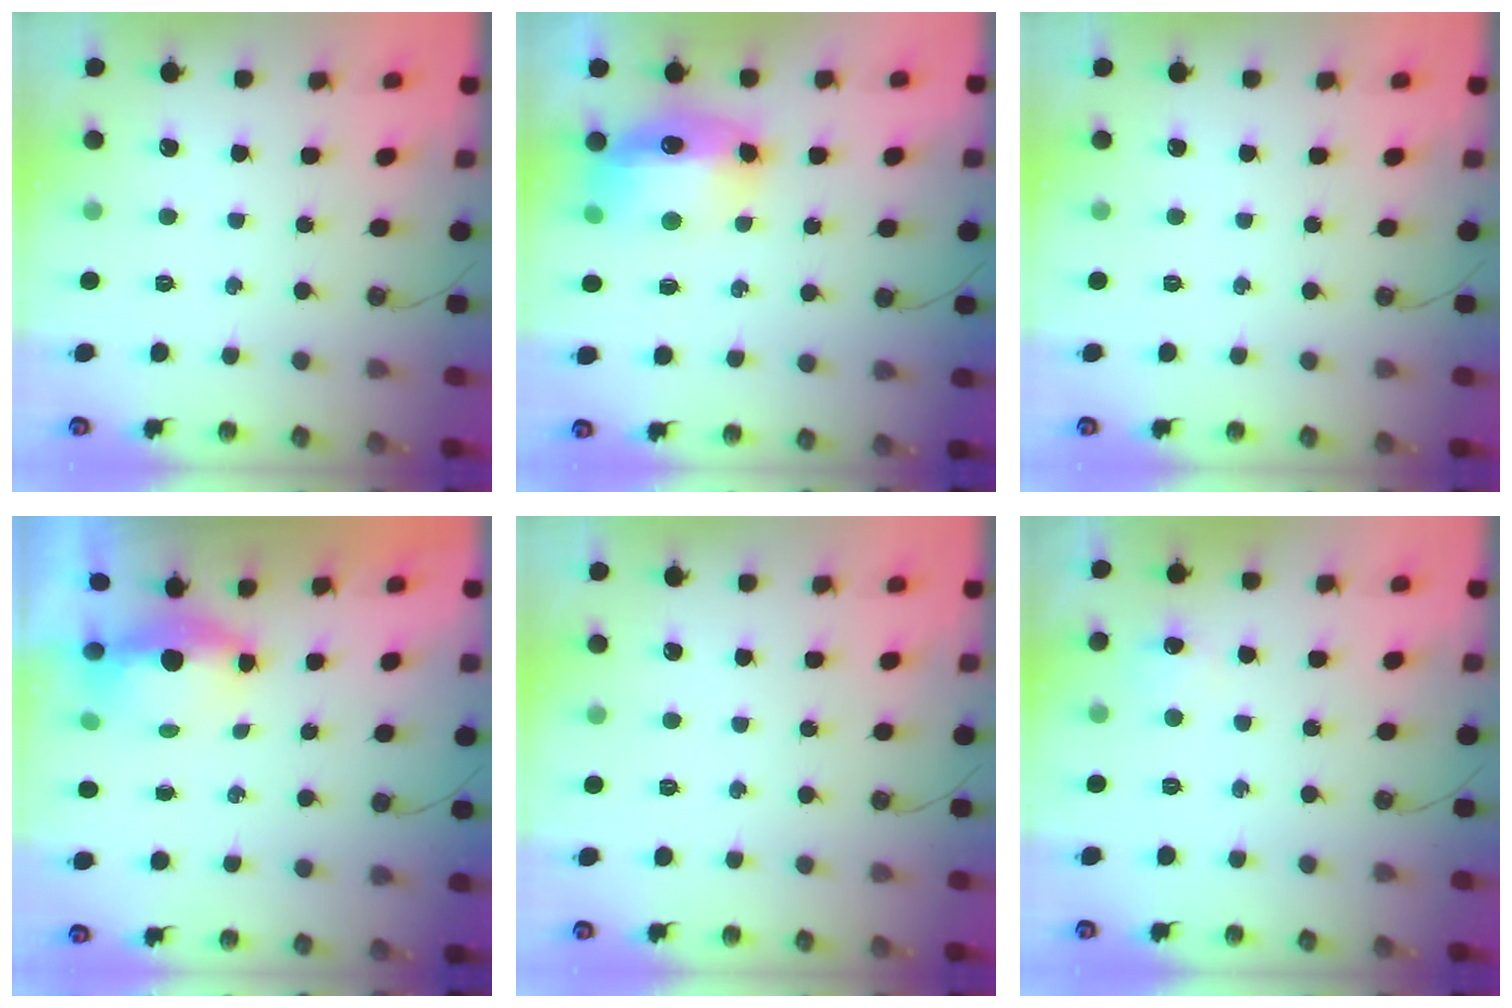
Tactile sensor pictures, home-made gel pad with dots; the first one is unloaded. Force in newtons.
{"total": 14.4, "press": 14.4, "slide": 1.3}
{"total": 0.0}
{"total": 4.7, "press": 4.5, "slide": 1.2}
{"total": 0.0}
{"total": 4.3, "press": 4.2, "slide": 0.6}